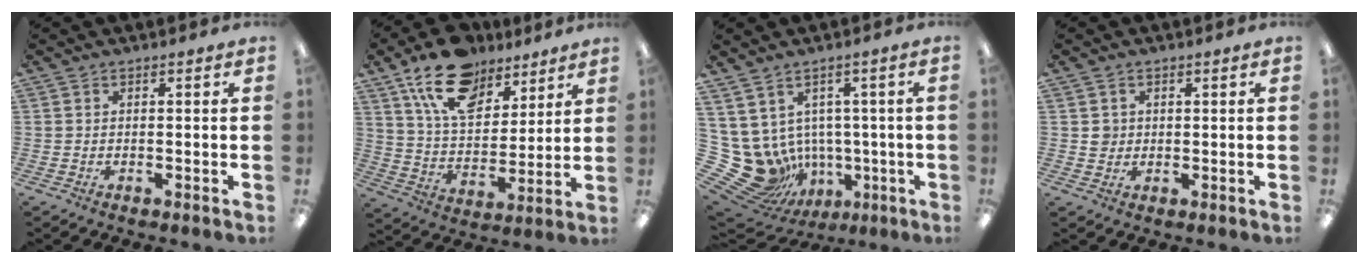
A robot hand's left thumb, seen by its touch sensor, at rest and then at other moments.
{"total": 17.2, "force": [11.8, 9.3, 8.4], "torque": [-0.153, -0.052, 0.216]}
{"total": 12.3, "force": [-0.7, 11.2, 5.1], "torque": [-0.153, -0.024, 0.015]}
{"total": 2.4, "force": [0.6, 2.3, 0.5], "torque": [0.003, -0.002, 0.006]}